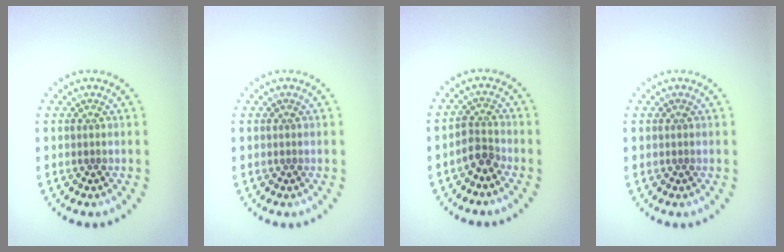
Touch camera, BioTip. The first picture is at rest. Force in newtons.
{"total": 0.0}
{"total": 2.3, "press": 1.8, "slide": 1.4}
{"total": 0.0}